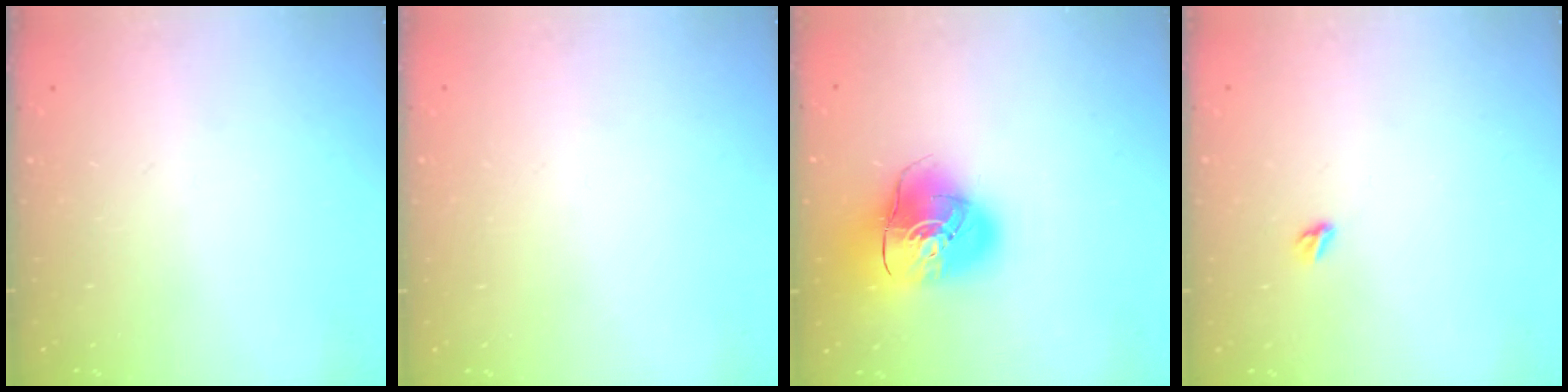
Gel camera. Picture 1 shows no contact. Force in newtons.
{"total": 0.7, "press": 0.7, "slide": 0.1}
{"total": 15.4, "press": 15.2, "slide": 2.3}
{"total": 4.2, "press": 4.2, "slide": 0.5}